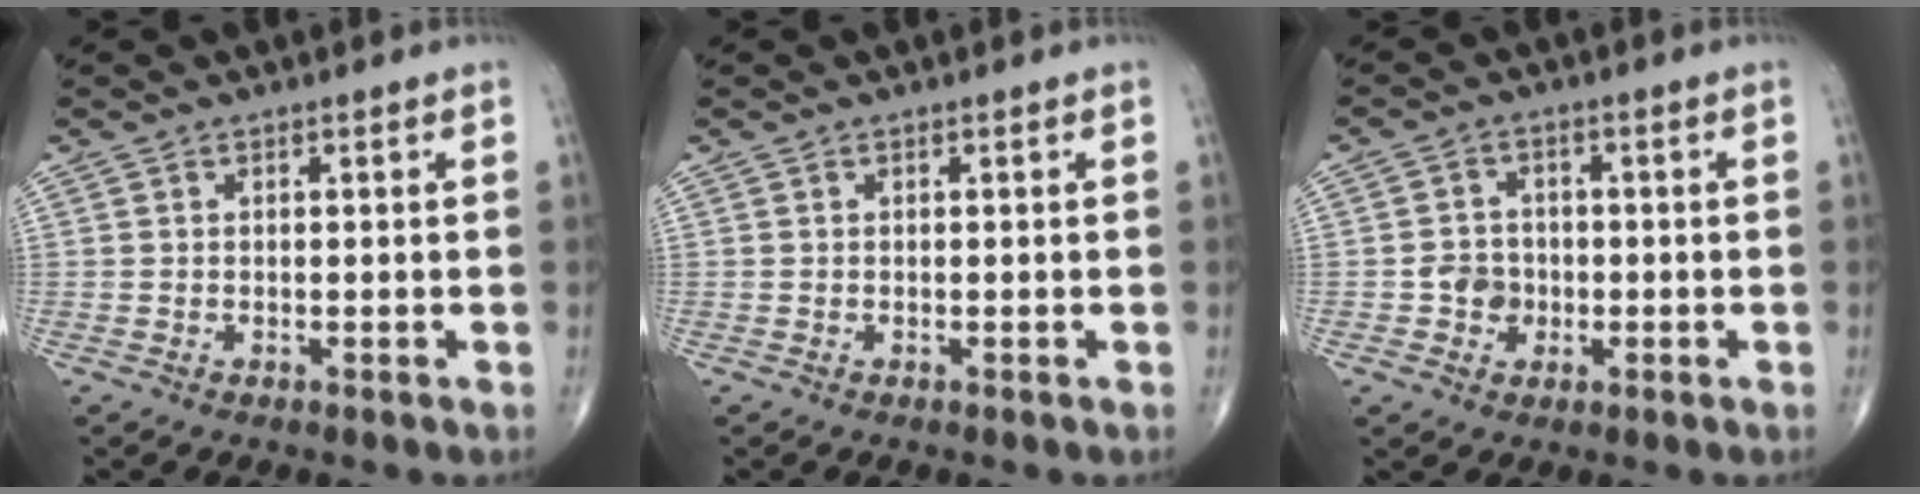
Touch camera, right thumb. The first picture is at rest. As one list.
[{"total": 0.0}, {"total": 4.3, "force": [-1.0, 3.8, 1.7], "torque": [-0.004, 0.009, -0.022]}]